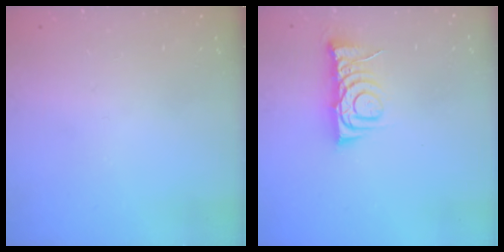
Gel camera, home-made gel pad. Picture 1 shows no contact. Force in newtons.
{"total": 6.8, "press": 6.8, "slide": 0.6}